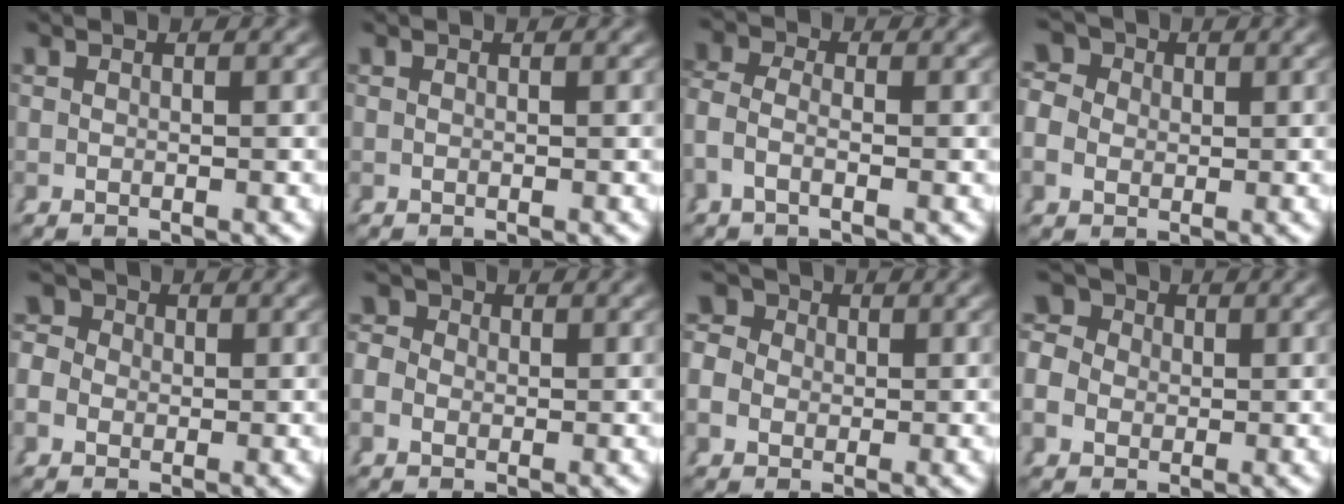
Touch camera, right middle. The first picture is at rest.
{"total": 0.0}
{"total": 3.0, "force": [-0.9, 1.8, 2.1], "torque": [-0.066, -0.011, -0.017]}
{"total": 7.2, "force": [1.9, 6.1, 3.3], "torque": [-0.068, 0.012, 0.014]}
{"total": 6.1, "force": [1.2, 5.4, 2.5], "torque": [-0.051, 0.014, 0.000]}
{"total": 4.5, "force": [0.9, 4.1, 1.8], "torque": [-0.036, 0.014, -0.005]}
{"total": 7.3, "force": [1.6, 6.4, 3.2], "torque": [-0.068, 0.013, 0.007]}
{"total": 8.2, "force": [1.7, 7.0, 3.7], "torque": [-0.079, 0.010, 0.010]}